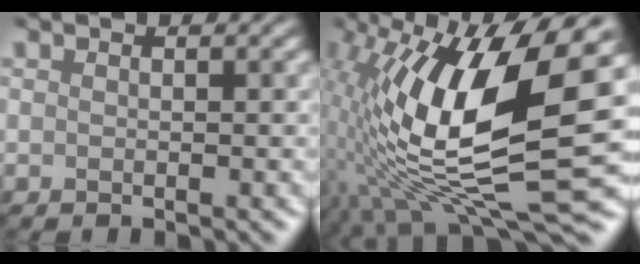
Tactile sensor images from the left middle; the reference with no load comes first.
{"total": 15.5, "force": [2.3, 5.7, 14.2], "torque": [-0.284, -0.009, 0.037]}